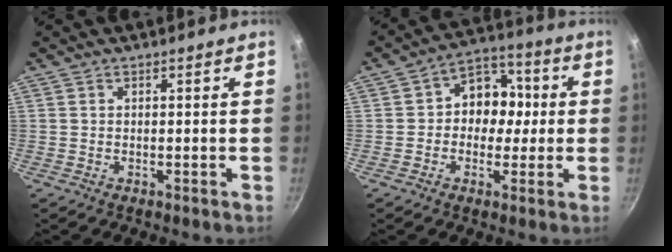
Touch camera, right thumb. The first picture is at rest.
{"total": 10.2, "force": [0.2, 8.4, 5.7], "torque": [-0.023, 0.023, -0.014]}